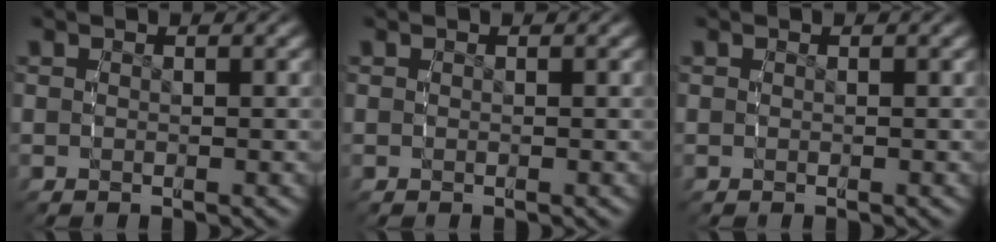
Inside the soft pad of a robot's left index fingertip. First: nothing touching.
{"total": 0.0}
{"total": 0.0}